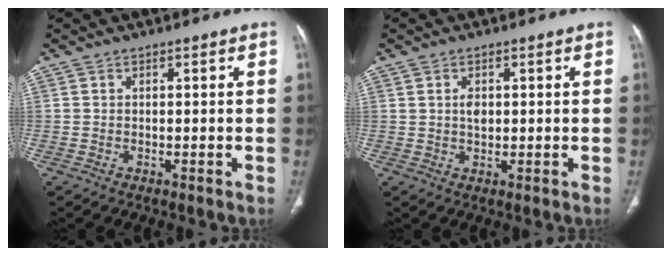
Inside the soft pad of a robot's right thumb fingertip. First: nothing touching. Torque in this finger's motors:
{"motor_torque": [0.36, 0.21, 0.73, -0.04, -0.03]}